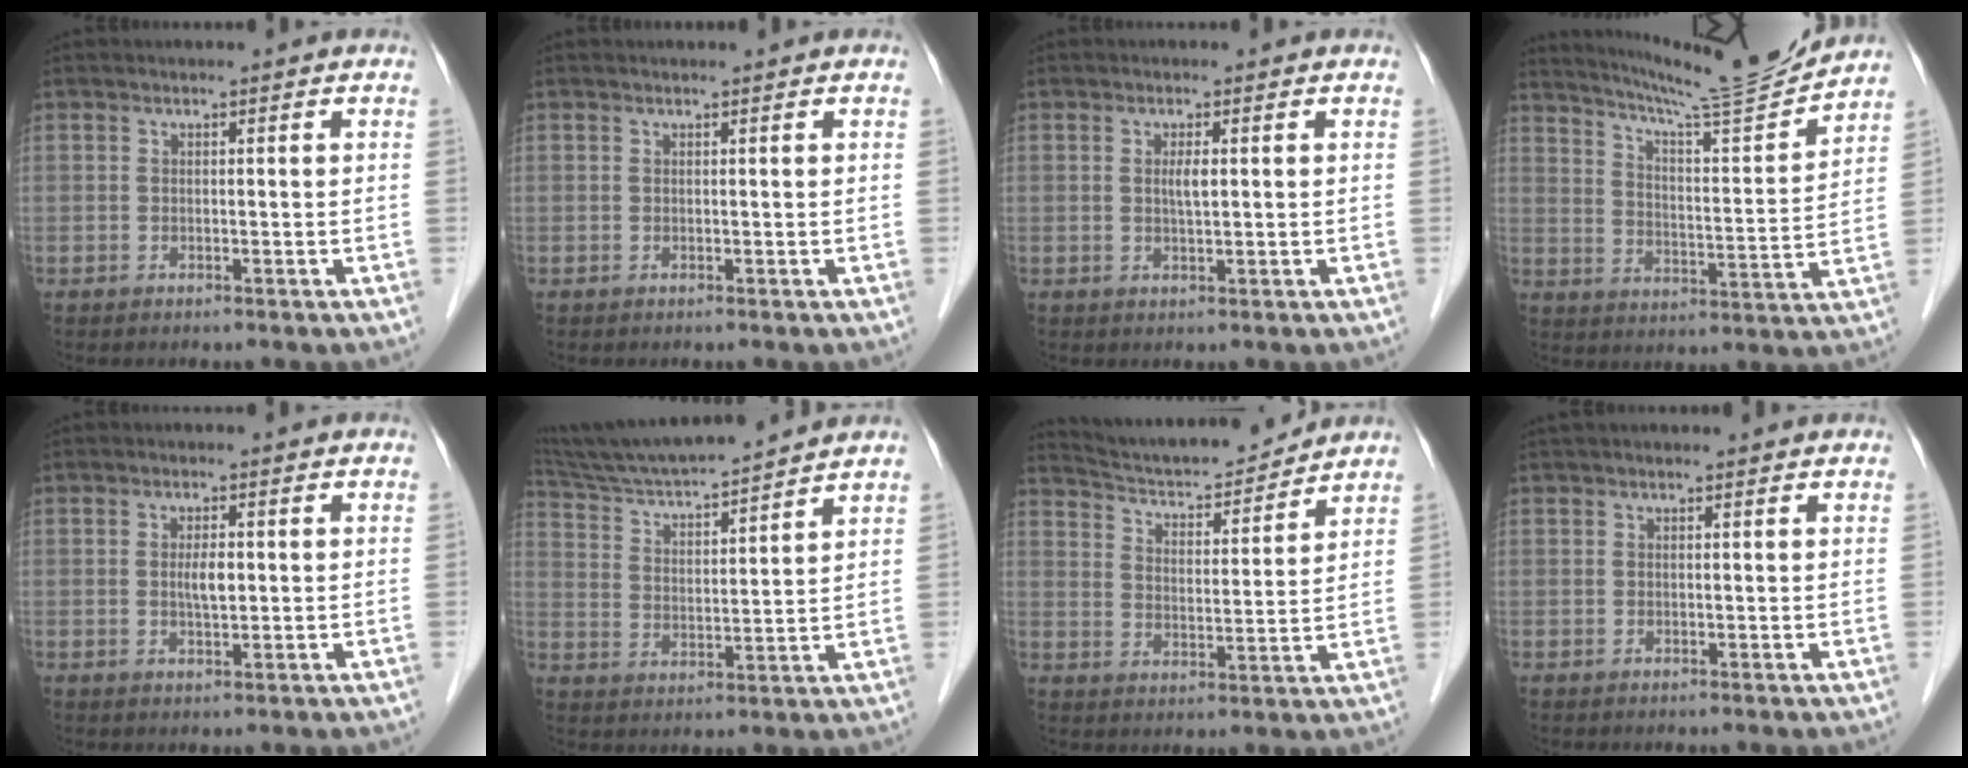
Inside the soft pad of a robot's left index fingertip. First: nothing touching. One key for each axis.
{"total": 0.8, "fx": 0.7, "fy": -0.1, "fz": 0.3, "tx": -0.007, "ty": 0.006, "tz": 0.014}
{"total": 1.8, "fx": 0.4, "fy": 0.2, "fz": 1.7, "tx": -0.035, "ty": 0.000, "tz": 0.007}
{"total": 14.8, "fx": 14.1, "fy": -1.4, "fz": 4.4, "tx": -0.079, "ty": -0.033, "tz": 0.212}
{"total": 2.5, "fx": 0.3, "fy": 0.7, "fz": 2.4, "tx": -0.044, "ty": -0.001, "tz": 0.006}
{"total": 16.2, "fx": 14.9, "fy": 0.2, "fz": 6.4, "tx": -0.120, "ty": 0.014, "tz": 0.245}
{"total": 13.8, "fx": 13.1, "fy": 1.4, "fz": 3.9, "tx": -0.068, "ty": 0.002, "tz": 0.207}
{"total": 4.7, "fx": 4.3, "fy": 0.4, "fz": 1.9, "tx": -0.025, "ty": 0.035, "tz": 0.053}